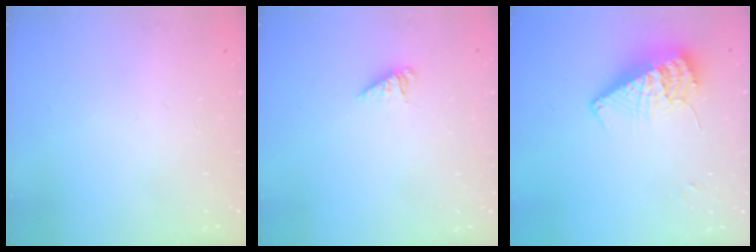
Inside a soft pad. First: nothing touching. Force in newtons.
{"total": 2.4, "press": 2.4, "slide": 0.1}
{"total": 11.8, "press": 11.7, "slide": 1.0}